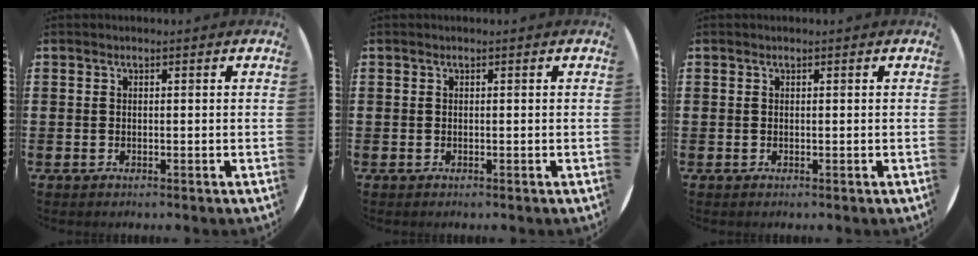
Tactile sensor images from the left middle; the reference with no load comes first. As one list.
[{"total": 0.0}, {"total": 0.0}]